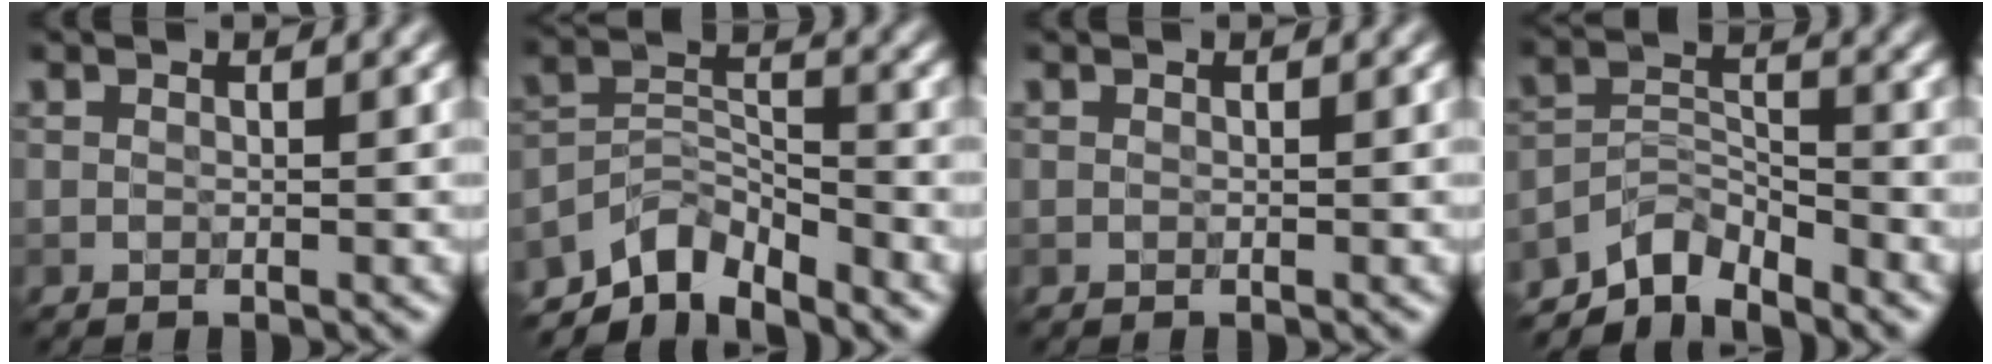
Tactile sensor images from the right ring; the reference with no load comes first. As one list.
[{"total": 5.6, "force": [-4.7, 2.1, 2.1], "torque": [-0.026, -0.001, -0.096]}, {"total": 0.0}, {"total": 4.5, "force": [-4.1, 1.4, 1.4], "torque": [-0.015, 0.002, -0.086]}]